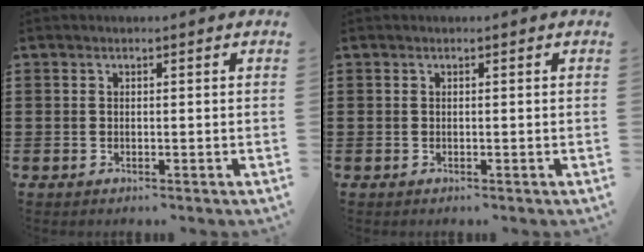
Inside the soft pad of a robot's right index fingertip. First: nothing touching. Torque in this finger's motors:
{"motor_torque": [0.00, 0.00, 0.00, 0.00]}